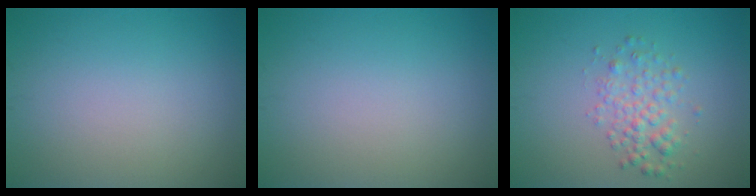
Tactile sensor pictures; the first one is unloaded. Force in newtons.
{"total": 0.0}
{"total": 2.6, "press": 2.6, "slide": 0.1}